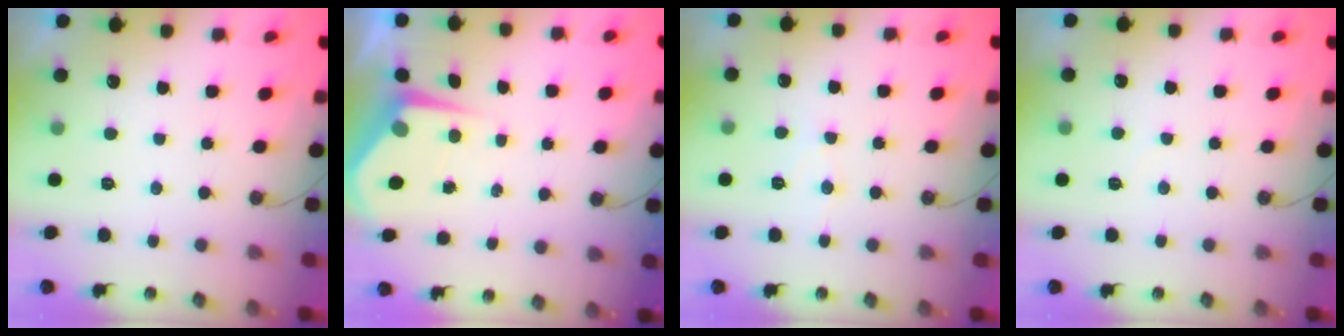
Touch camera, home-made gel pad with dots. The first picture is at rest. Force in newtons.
{"total": 4.9, "press": 4.9, "slide": 0.3}
{"total": 5.5, "press": 5.5, "slide": 0.4}
{"total": 2.9, "press": 2.9, "slide": 0.5}